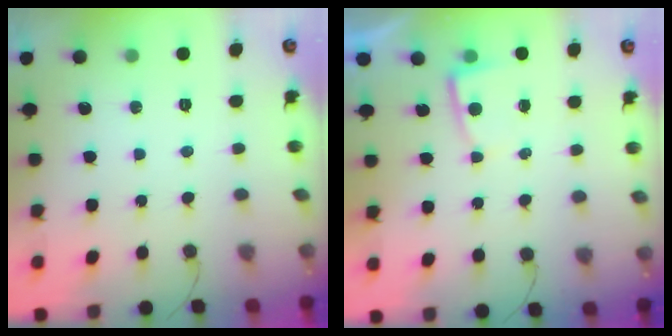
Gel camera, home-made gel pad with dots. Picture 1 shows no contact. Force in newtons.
{"total": 2.2, "press": 2.2, "slide": 0.4}